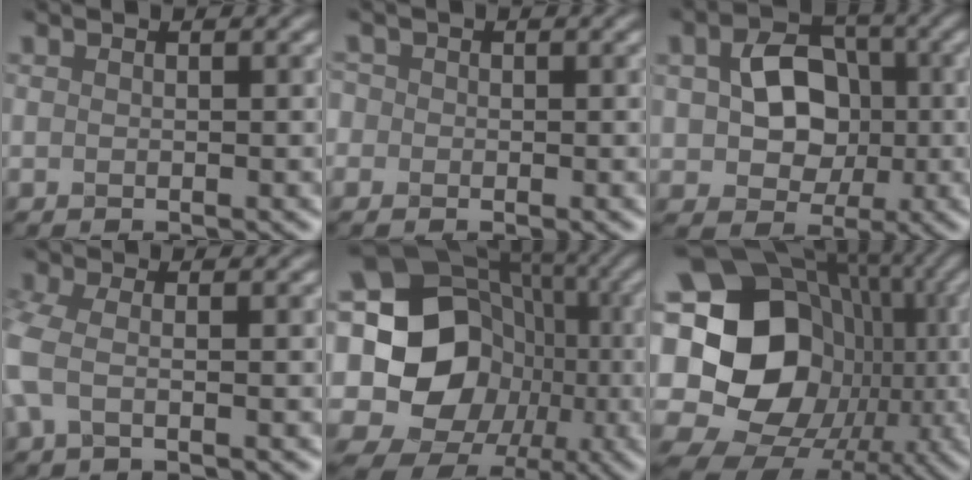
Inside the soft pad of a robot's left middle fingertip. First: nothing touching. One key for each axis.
{"total": 1.3, "fx": -0.8, "fy": 0.1, "fz": -1.1, "tx": 0.000, "ty": 0.000, "tz": -0.002}
{"total": 4.3, "fx": -0.2, "fy": 3.5, "fz": 2.5, "tx": -0.064, "ty": 0.000, "tz": 0.013}
{"total": 1.4, "fx": -1.0, "fy": 0.0, "fz": 1.0, "tx": -0.066, "ty": -0.004, "tz": -0.009}
{"total": 18.1, "fx": -0.9, "fy": 16.0, "fz": 8.4, "tx": -0.169, "ty": 0.006, "tz": -0.013}
{"total": 18.9, "fx": -0.6, "fy": 15.9, "fz": 10.1, "tx": -0.194, "ty": 0.006, "tz": 0.002}